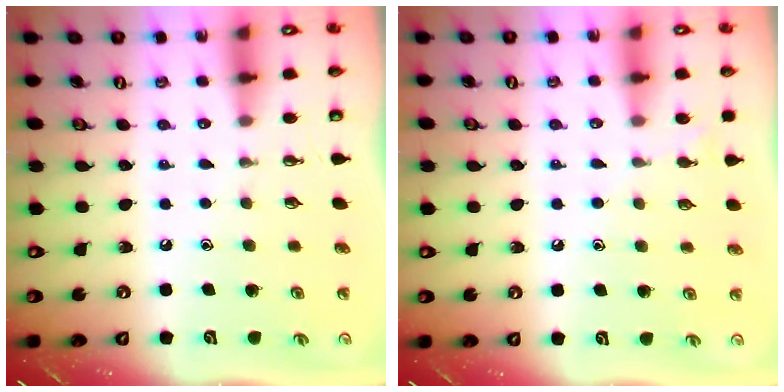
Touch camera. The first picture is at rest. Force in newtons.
{"total": 6.9, "press": 6.8, "slide": 0.7}